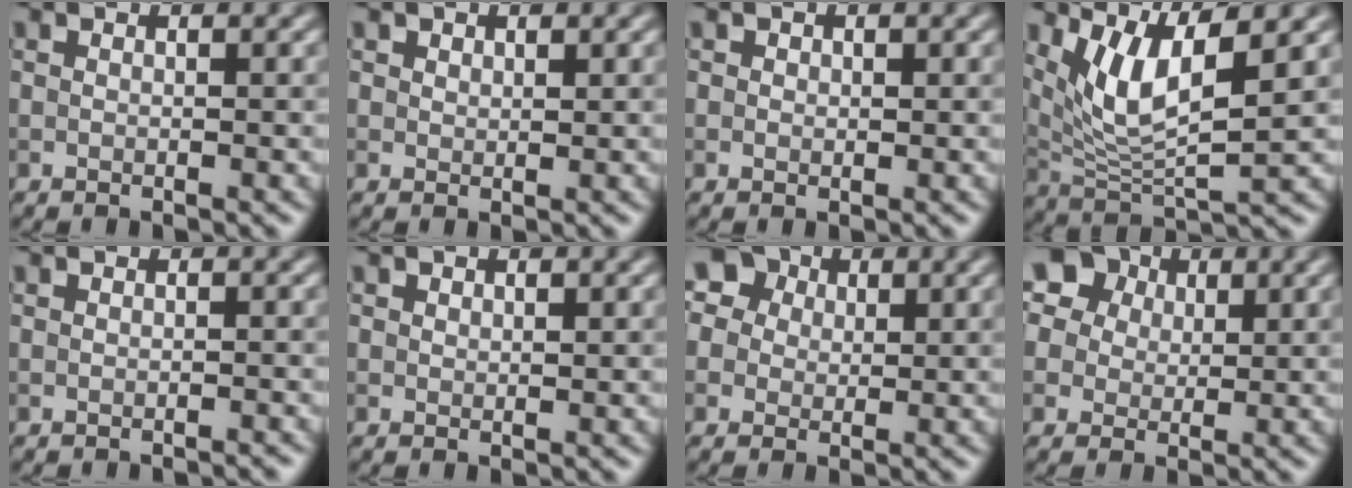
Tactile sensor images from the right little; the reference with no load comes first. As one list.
[{"total": 0.9, "force": [0.6, 0.6, 0.2], "torque": [-0.003, -0.001, 0.011]}, {"total": 0.6, "force": [0.3, 0.6, 0.2], "torque": [-0.001, -0.004, 0.001]}, {"total": 6.4, "force": [2.6, 1.9, 5.5], "torque": [-0.114, -0.017, 0.056]}, {"total": 0.8, "force": [-0.8, 0.0, 0.0], "torque": [0.004, -0.002, -0.012]}, {"total": 0.6, "force": [0.4, 0.4, 0.2], "torque": [-0.001, -0.001, 0.006]}, {"total": 8.3, "force": [4.0, 6.4, 3.5], "torque": [-0.067, 0.037, 0.036]}, {"total": 11.6, "force": [6.0, 8.9, 4.5], "torque": [-0.122, 0.037, 0.084]}]